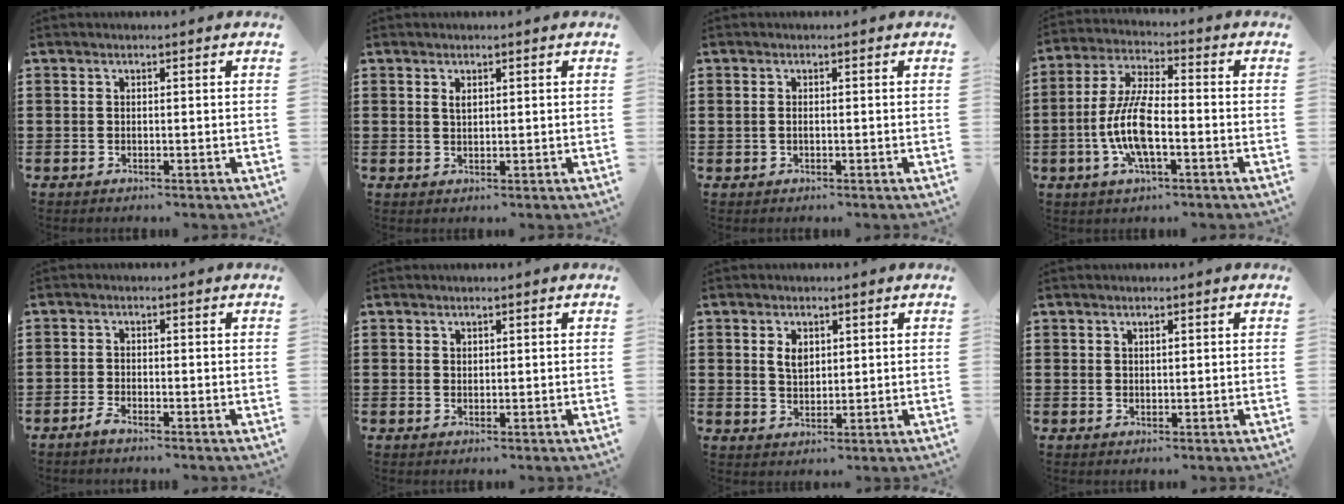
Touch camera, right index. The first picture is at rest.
{"total": 1.1, "force": [0.6, 0.5, 0.8], "torque": [-0.016, 0.003, 0.009]}
{"total": 0.8, "force": [0.0, 0.4, 0.7], "torque": [-0.015, 0.003, -0.001]}
{"total": 9.4, "force": [-2.4, 3.1, 8.6], "torque": [-0.198, -0.010, -0.052]}
{"total": 1.5, "force": [-1.4, 0.1, 0.7], "torque": [-0.023, -0.005, -0.027]}
{"total": 0.9, "force": [0.7, 0.6, 0.2], "torque": [-0.005, 0.002, 0.014]}
{"total": 3.0, "force": [1.1, 1.9, 2.1], "torque": [-0.046, 0.007, 0.019]}
{"total": 0.9, "force": [0.6, 0.4, 0.5], "torque": [-0.011, 0.003, 0.010]}